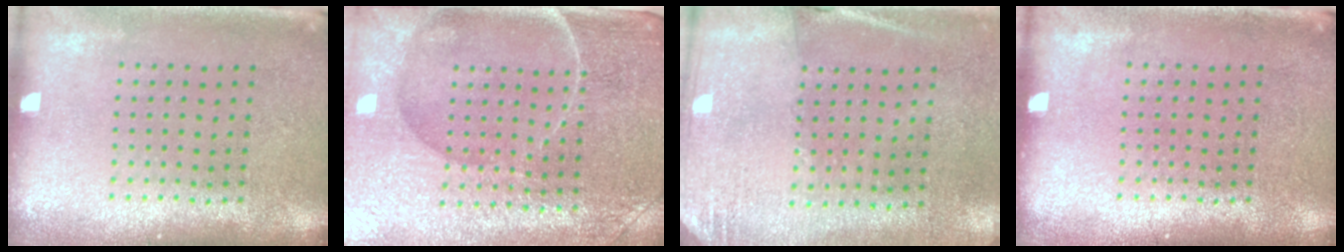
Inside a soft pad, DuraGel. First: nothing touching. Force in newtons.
{"total": 4.7, "press": 4.3, "slide": 1.9}
{"total": 2.6, "press": 2.3, "slide": 1.2}
{"total": 0.0}